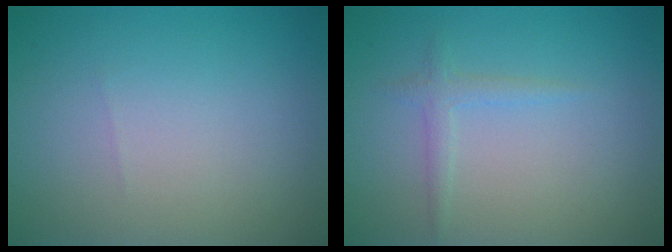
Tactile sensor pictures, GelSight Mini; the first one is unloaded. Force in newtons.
{"total": 1.4, "press": 1.4, "slide": 0.1}